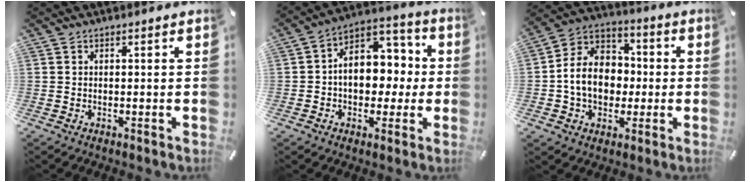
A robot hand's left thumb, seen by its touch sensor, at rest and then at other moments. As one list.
[{"total": 11.1, "force": [-0.7, 9.1, 6.5], "torque": [-0.090, -0.001, -0.010]}, {"total": 12.2, "force": [-1.8, 10.3, 6.3], "torque": [-0.156, 0.017, -0.033]}]